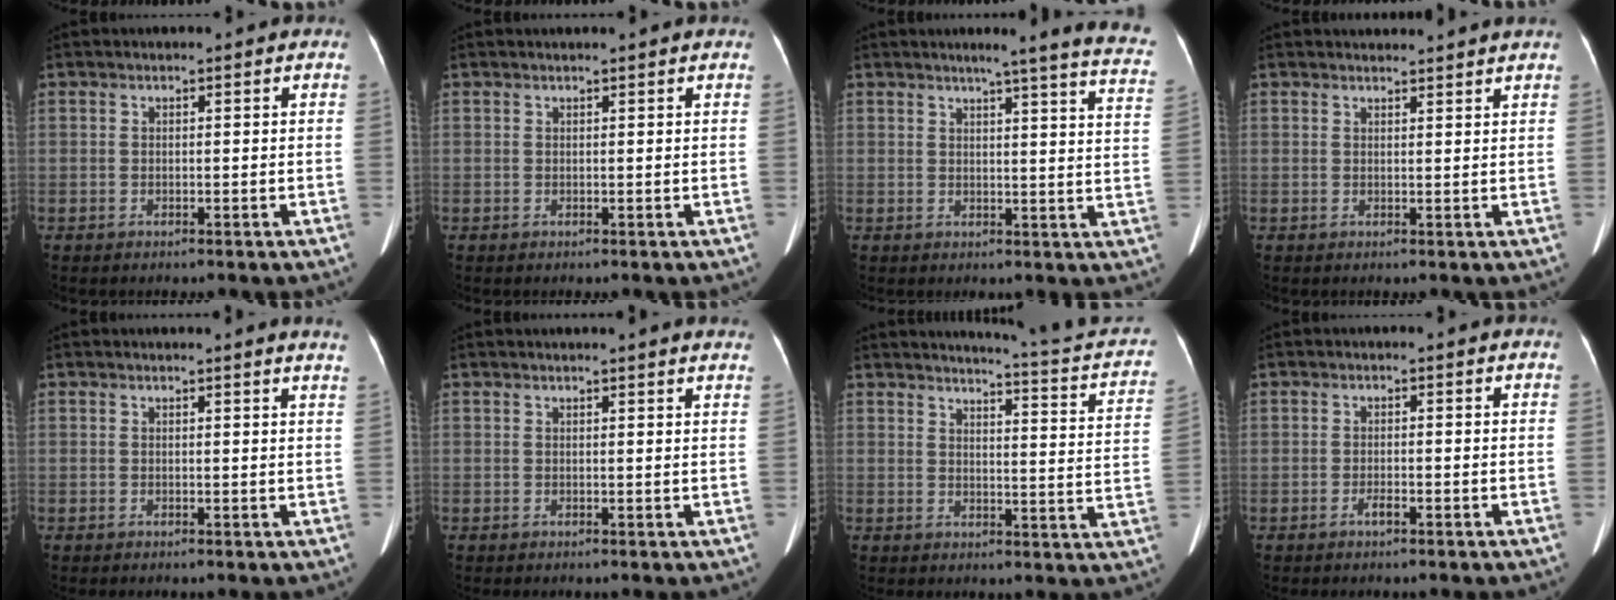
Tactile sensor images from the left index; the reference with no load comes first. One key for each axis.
{"total": 1.1, "fx": 1.1, "fy": -0.1, "fz": 0.3, "tx": -0.012, "ty": 0.014, "tz": 0.014}
{"total": 15.6, "fx": 13.3, "fy": -0.5, "fz": 8.2, "tx": -0.098, "ty": -0.053, "tz": 0.136}
{"total": 4.3, "fx": 4.2, "fy": -0.2, "fz": 0.7, "tx": -0.009, "ty": 0.011, "tz": 0.042}
{"total": 3.5, "fx": 3.3, "fy": -0.5, "fz": 1.2, "tx": -0.014, "ty": -0.012, "tz": 0.018}
{"total": 6.5, "fx": 6.0, "fy": 0.1, "fz": 2.4, "tx": -0.029, "ty": 0.007, "tz": 0.049}
{"total": 13.8, "fx": 12.8, "fy": 0.0, "fz": 5.0, "tx": -0.060, "ty": -0.067, "tz": 0.122}
{"total": 1.2, "fx": -0.9, "fy": 0.2, "fz": 0.7, "tx": -0.019, "ty": -0.004, "tz": -0.015}